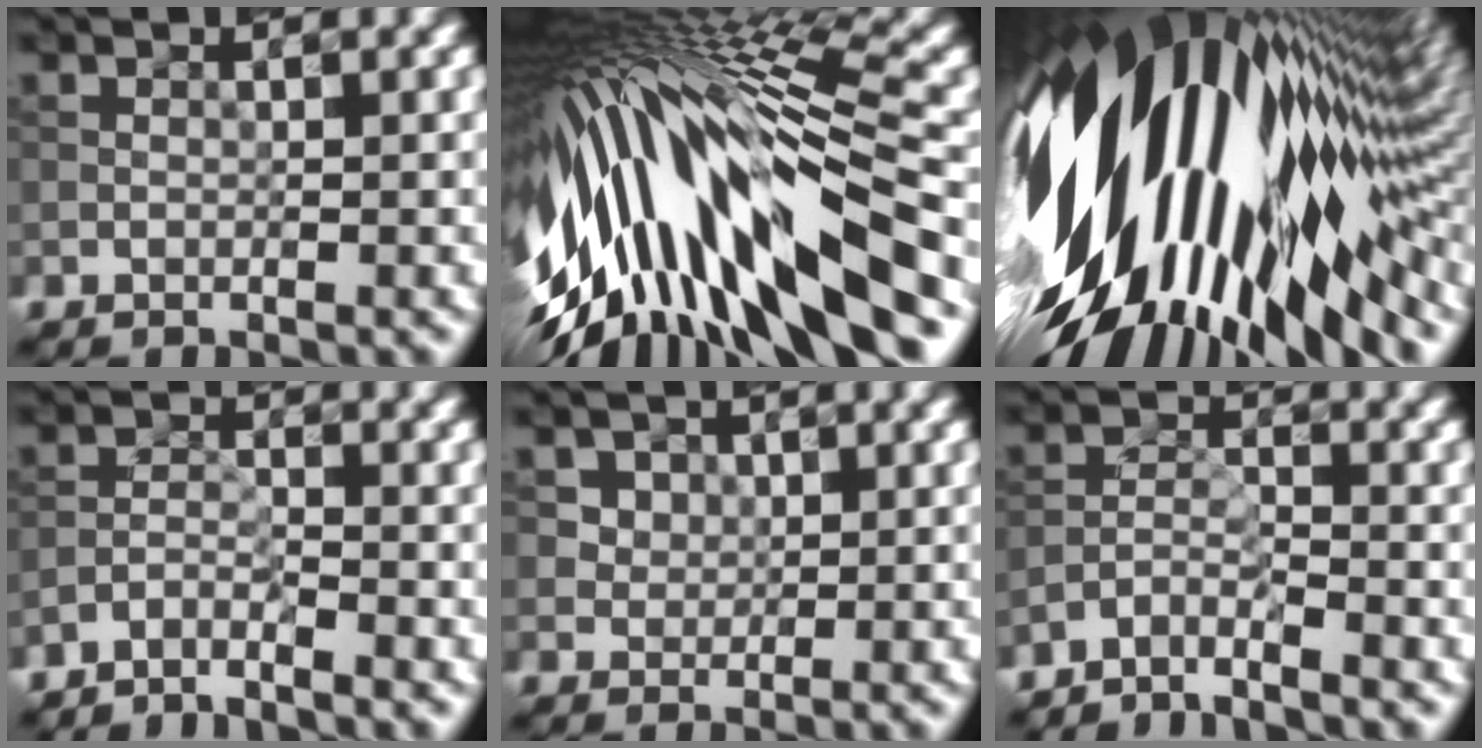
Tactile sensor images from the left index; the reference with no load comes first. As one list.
[{"total": 15.8, "force": [-3.3, 5.5, 14.5], "torque": [-0.268, 0.003, -0.048]}, {"total": 19.2, "force": [-0.9, 9.7, 16.6], "torque": [-0.282, -0.034, -0.018]}, {"total": 2.2, "force": [-2.1, 0.2, 0.6], "torque": [-0.017, -0.001, -0.049]}, {"total": 3.1, "force": [1.7, 2.4, 1.0], "torque": [-0.017, 0.003, 0.027]}, {"total": 2.7, "force": [-2.5, 0.4, 0.9], "torque": [-0.023, -0.001, -0.059]}]